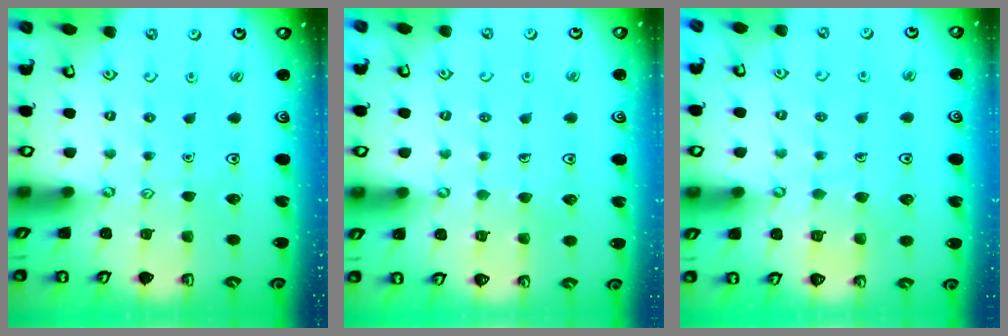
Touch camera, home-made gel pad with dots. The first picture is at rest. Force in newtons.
{"total": 4.9, "press": 4.9, "slide": 0.4}
{"total": 6.5, "press": 6.5, "slide": 0.4}